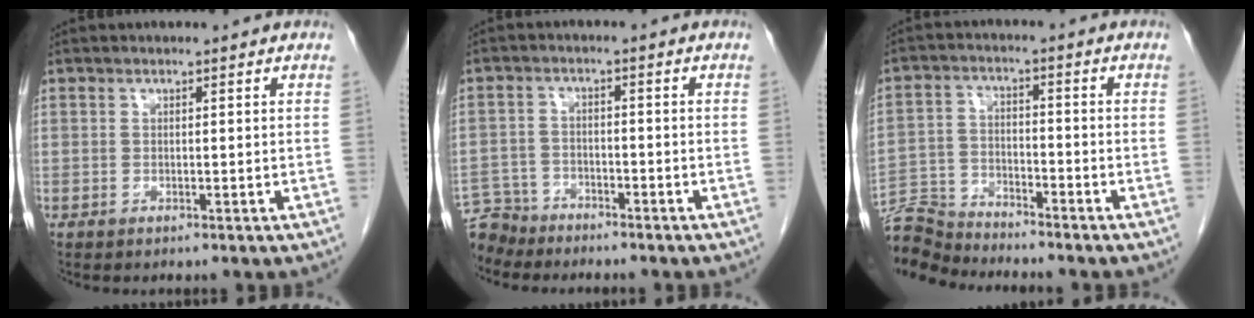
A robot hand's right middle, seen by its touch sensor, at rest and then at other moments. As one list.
[{"total": 5.9, "force": [-5.5, 2.0, -0.5], "torque": [0.012, -0.002, -0.104]}, {"total": 8.3, "force": [-8.3, 0.3, 0.3], "torque": [-0.013, -0.001, -0.159]}]